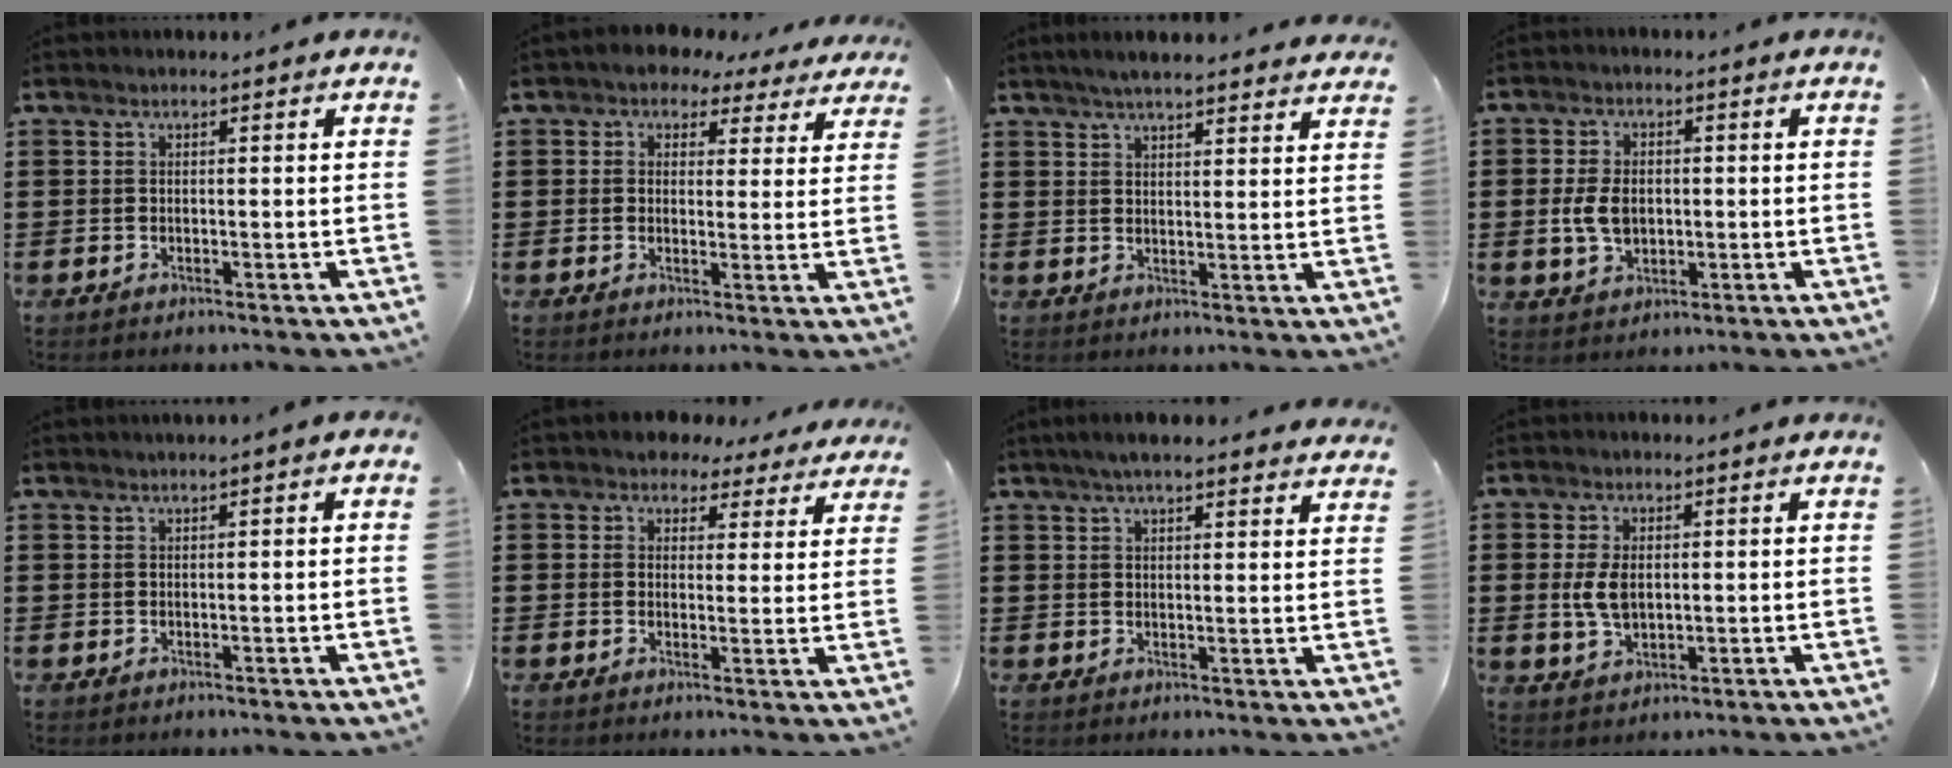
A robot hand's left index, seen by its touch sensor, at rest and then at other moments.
{"total": 3.2, "force": [2.6, 1.8, 0.6], "torque": [-0.021, -0.008, 0.043]}
{"total": 4.1, "force": [3.8, 0.0, 1.4], "torque": [-0.037, -0.009, 0.069]}
{"total": 5.5, "force": [-0.2, 3.7, 4.1], "torque": [-0.102, 0.003, -0.009]}
{"total": 0.7, "force": [0.1, 0.0, 0.6], "torque": [-0.009, -0.005, 0.003]}
{"total": 3.6, "force": [3.0, 1.8, 0.6], "torque": [-0.019, -0.002, 0.054]}
{"total": 4.1, "force": [3.5, 0.4, 2.1], "torque": [-0.048, 0.000, 0.064]}
{"total": 5.1, "force": [0.4, 3.1, 4.0], "torque": [-0.103, 0.001, 0.001]}